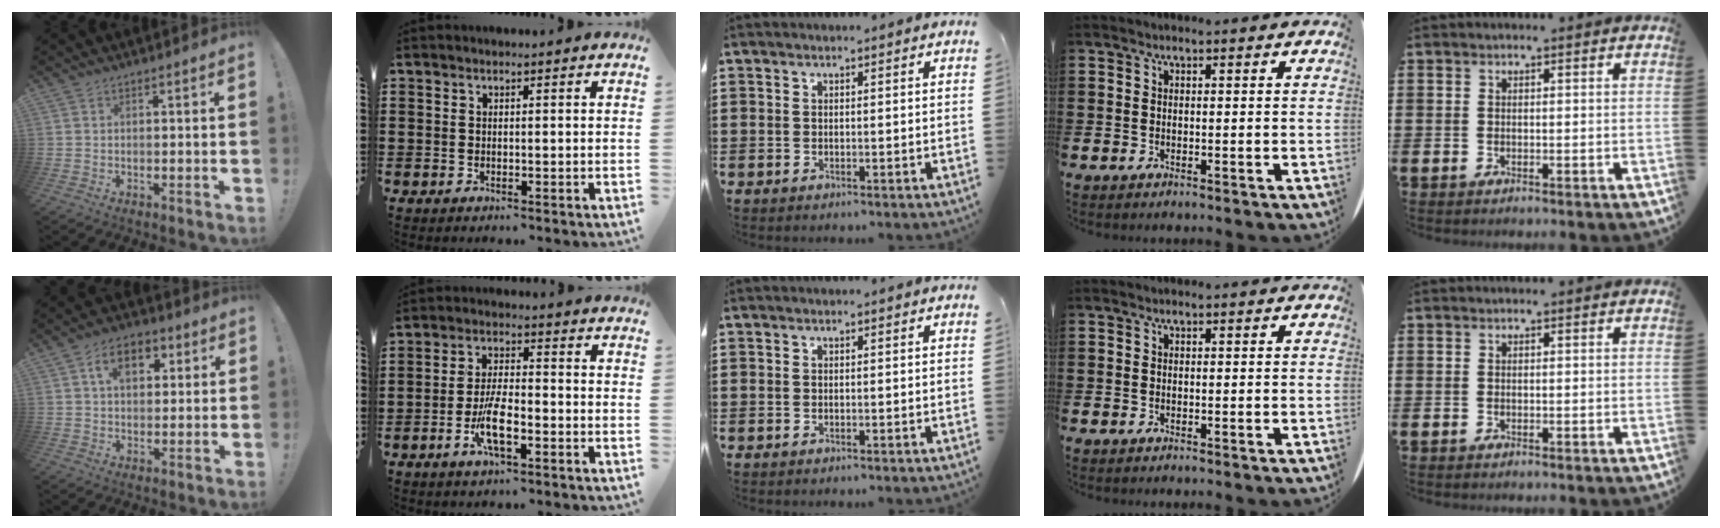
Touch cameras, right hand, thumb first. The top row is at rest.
{"thumb": {"total": 9.1, "force": [3.1, 5.9, 6.2], "torque": [-0.089, 0.009, 0.053]}, "index": {"total": 6.9, "force": [-2.8, 2.2, 5.9], "torque": [-0.130, -0.007, -0.055]}}